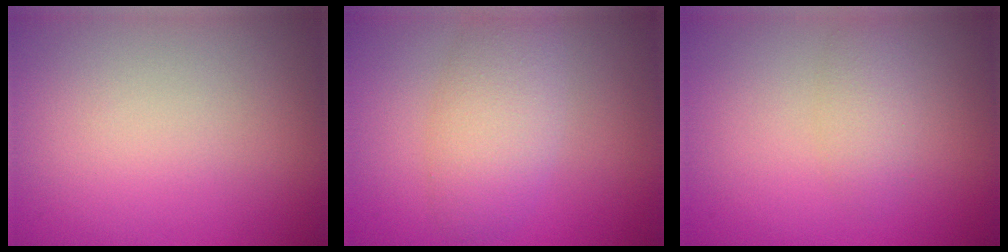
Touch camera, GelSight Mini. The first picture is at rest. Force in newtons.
{"total": 4.3, "press": 4.3, "slide": 0.4}
{"total": 1.9, "press": 1.9, "slide": 0.1}